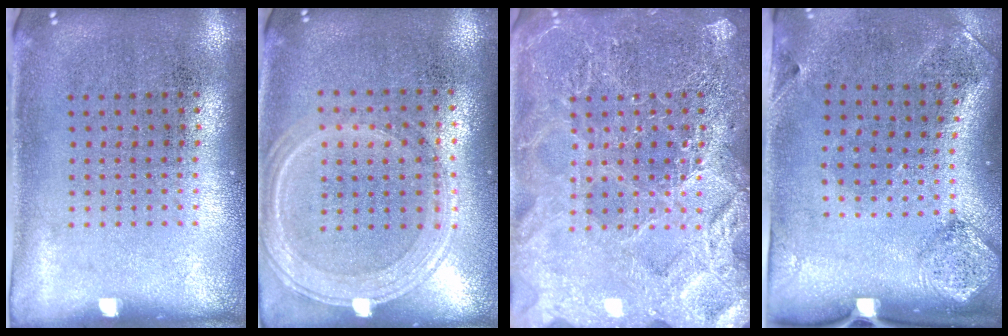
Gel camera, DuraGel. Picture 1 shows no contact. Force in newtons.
{"total": 1.2, "press": 1.1, "slide": 0.5}
{"total": 3.9, "press": 3.9, "slide": 0.5}
{"total": 1.9, "press": 1.1, "slide": 1.6}